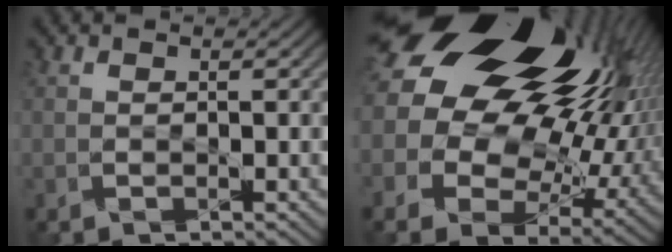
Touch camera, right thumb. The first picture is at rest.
{"total": 22.6, "force": [10.0, 14.1, 14.5], "torque": [-0.314, 0.067, 0.171]}